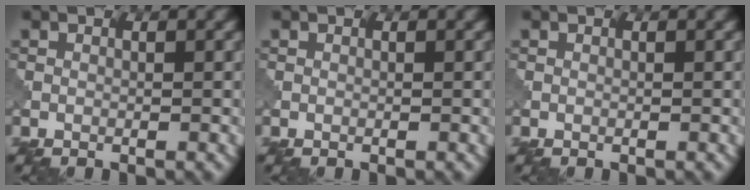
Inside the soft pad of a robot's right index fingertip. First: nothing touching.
{"total": 0.0}
{"total": 0.0}